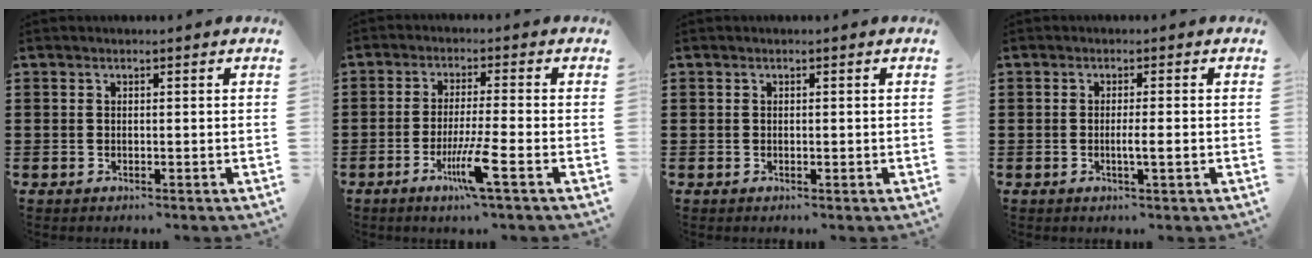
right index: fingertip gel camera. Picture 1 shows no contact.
{"total": 6.9, "force": [-3.1, -0.1, 6.2], "torque": [-0.119, -0.019, -0.056]}
{"total": 0.0}
{"total": 2.2, "force": [-0.6, 0.0, 2.2], "torque": [-0.036, -0.004, -0.012]}